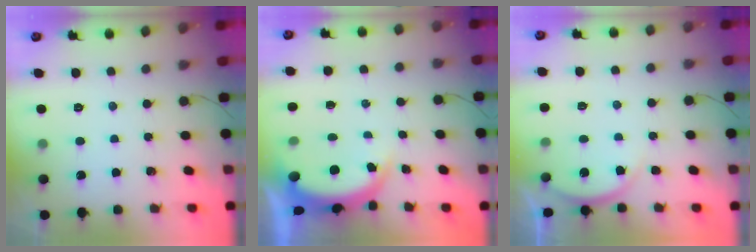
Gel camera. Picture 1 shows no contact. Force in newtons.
{"total": 4.8, "press": 4.7, "slide": 1.3}
{"total": 4.3, "press": 4.2, "slide": 0.6}